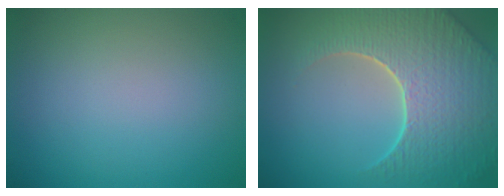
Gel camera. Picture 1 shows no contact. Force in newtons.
{"total": 8.7, "press": 6.0, "slide": 6.3}